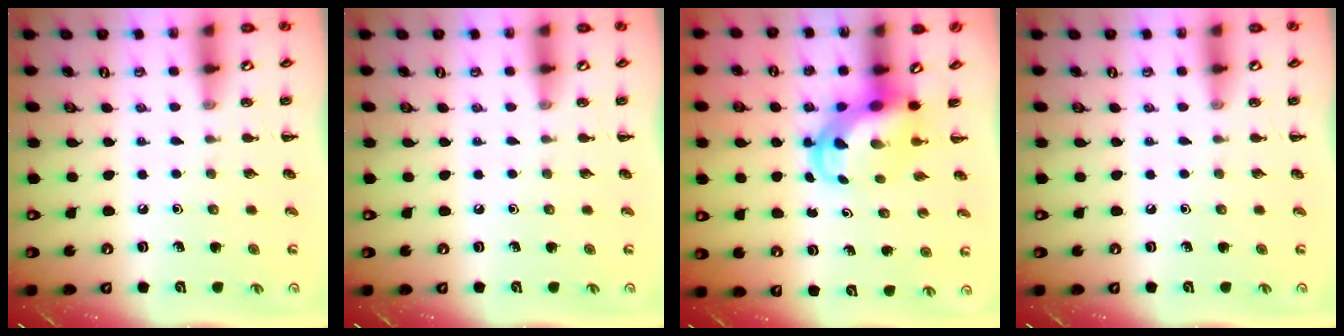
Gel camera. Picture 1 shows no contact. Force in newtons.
{"total": 0.0}
{"total": 6.4, "press": 6.4, "slide": 0.9}
{"total": 0.0}